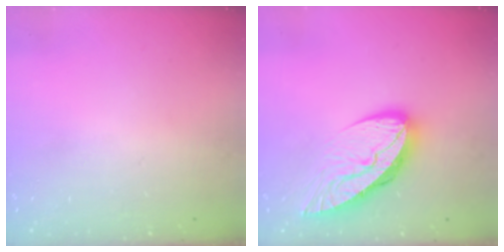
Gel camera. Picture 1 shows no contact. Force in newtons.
{"total": 12.0, "press": 11.9, "slide": 1.1}